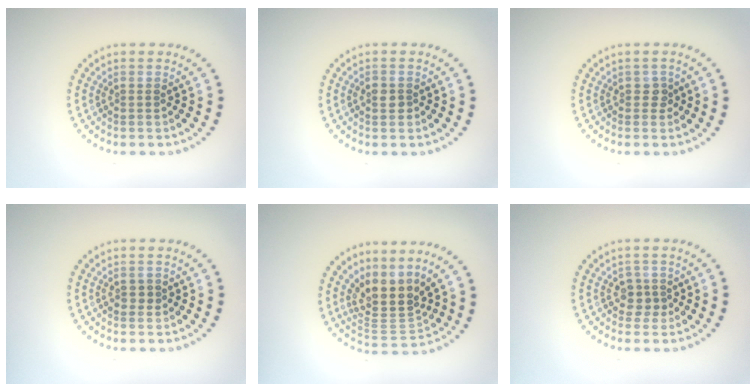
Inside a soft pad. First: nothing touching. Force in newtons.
{"total": 1.3, "press": 1.3, "slide": 0.3}
{"total": 1.0, "press": 0.9, "slide": 0.4}
{"total": 1.2, "press": 1.2, "slide": 0.2}
{"total": 4.2, "press": 3.1, "slide": 2.8}
{"total": 1.8, "press": 1.5, "slide": 1.0}